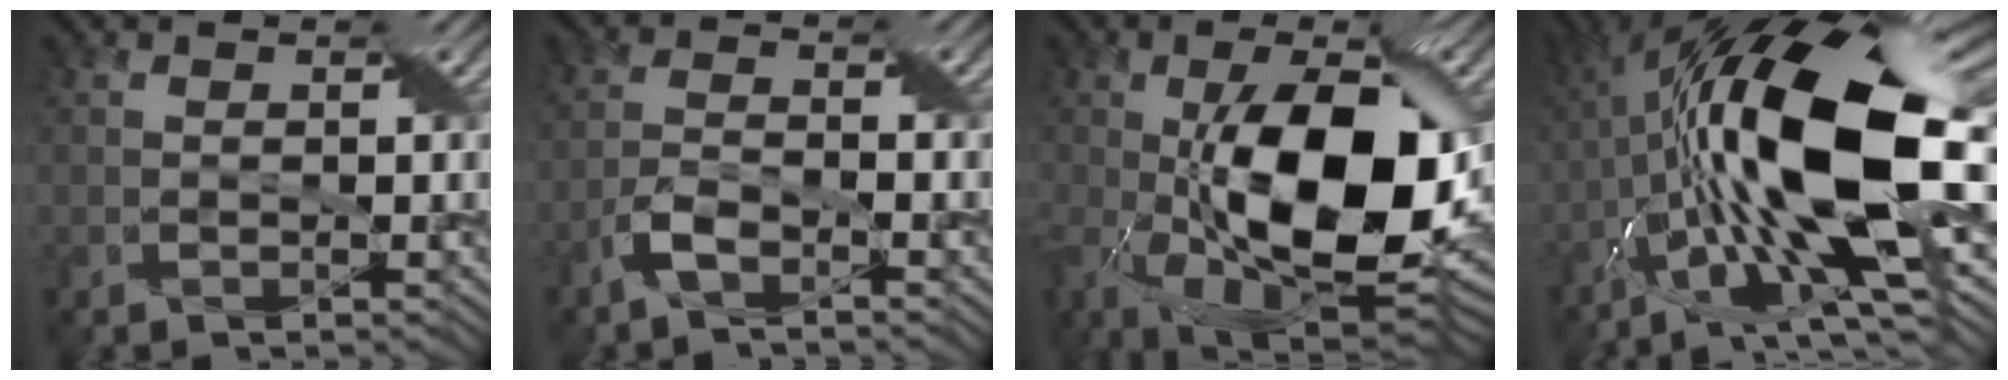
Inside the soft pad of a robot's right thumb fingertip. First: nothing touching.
{"total": 3.5, "force": [-2.4, 1.0, 2.4], "torque": [-0.058, 0.004, -0.057]}
{"total": 17.0, "force": [-1.2, 8.3, 14.8], "torque": [-0.255, -0.025, -0.011]}
{"total": 20.8, "force": [-0.5, 8.0, 19.2], "torque": [-0.361, 0.020, -0.028]}